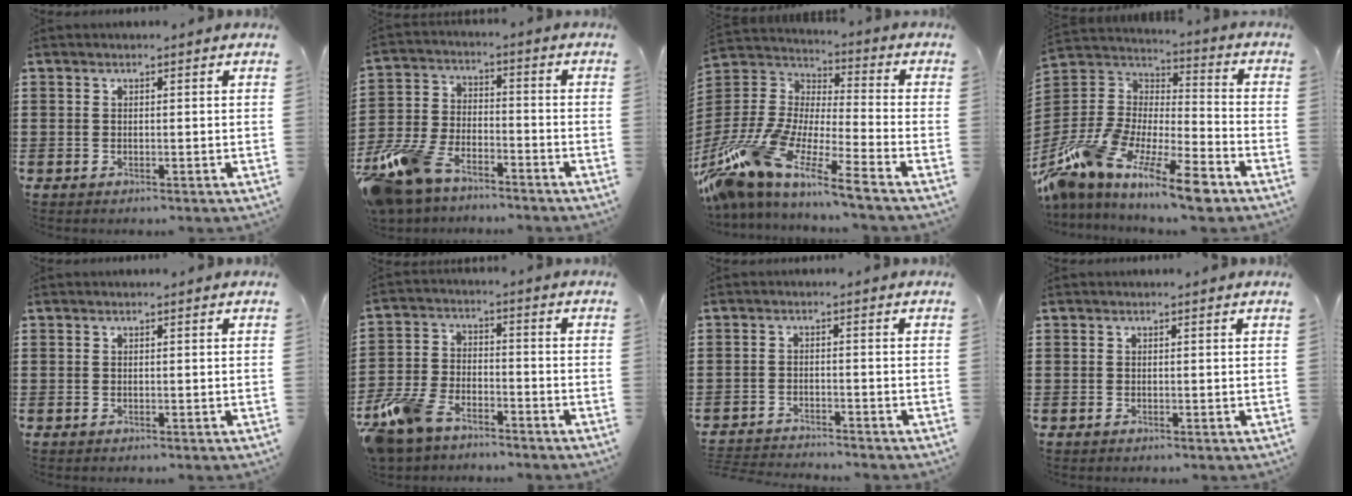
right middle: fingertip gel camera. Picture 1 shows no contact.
{"total": 10.4, "force": [-8.8, 3.8, 4.1], "torque": [-0.111, 0.021, -0.177]}
{"total": 12.4, "force": [-10.7, 1.5, 6.2], "torque": [-0.157, 0.000, -0.224]}
{"total": 13.1, "force": [-10.7, 3.0, 6.8], "torque": [-0.159, 0.018, -0.216]}
{"total": 0.0}
{"total": 8.1, "force": [-7.0, 2.9, 3.0], "torque": [-0.087, 0.011, -0.143]}
{"total": 2.7, "force": [-2.7, 0.1, 0.0], "torque": [-0.005, -0.001, -0.059]}
{"total": 0.0}